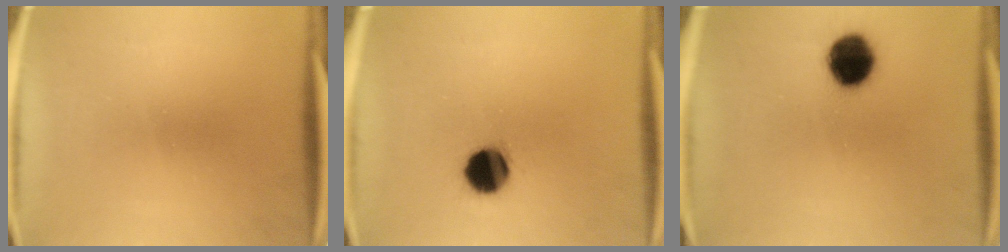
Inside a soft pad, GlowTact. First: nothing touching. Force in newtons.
{"total": 9.4}
{"total": 10.6}